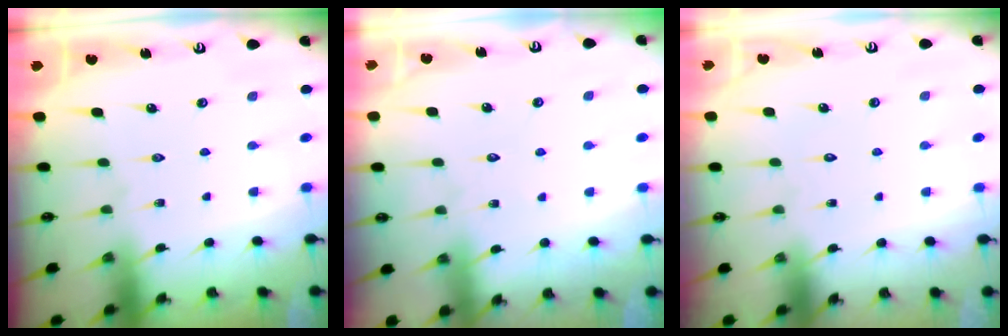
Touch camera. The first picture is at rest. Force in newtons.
{"total": 2.8, "press": 2.8, "slide": 0.4}
{"total": 1.5, "press": 1.5, "slide": 0.0}